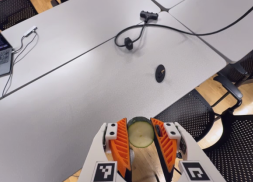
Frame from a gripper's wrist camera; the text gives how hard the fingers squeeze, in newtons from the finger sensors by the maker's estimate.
{"total": 8.1, "left": 8.1, "right": 8.1}